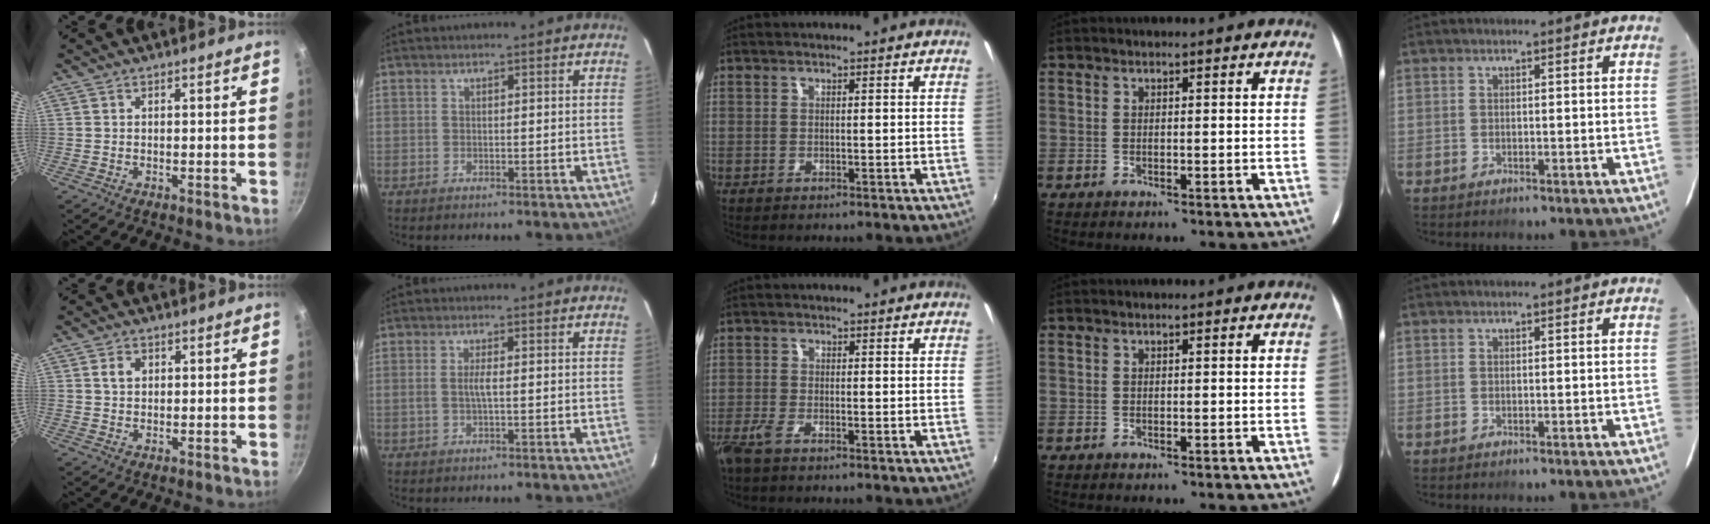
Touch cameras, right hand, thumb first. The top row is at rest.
{"thumb": {"total": 2.8, "force": [0.7, 2.2, 1.5], "torque": [-0.020, 0.002, 0.014]}, "index": {"total": 2.1, "force": [-0.2, 0.1, 2.1], "torque": [-0.041, 0.000, -0.005]}, "middle": {"total": 2.8, "force": [-2.1, 0.7, 1.7], "torque": [-0.045, -0.006, -0.045]}}